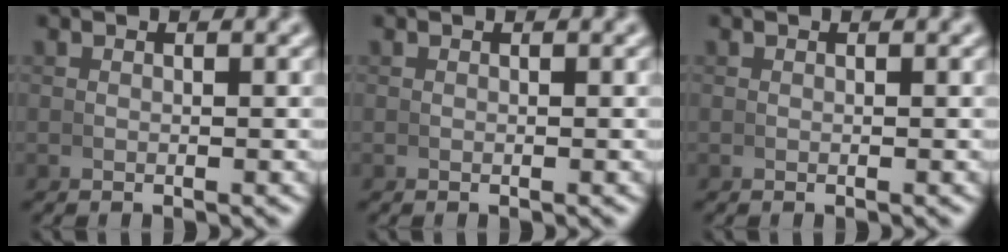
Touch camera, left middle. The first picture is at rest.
{"total": 0.0}
{"total": 0.0}